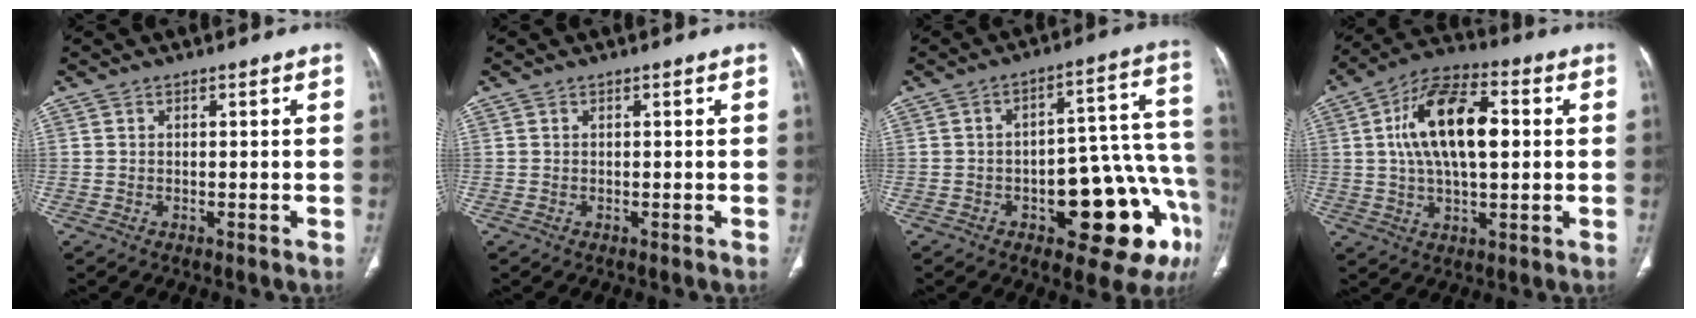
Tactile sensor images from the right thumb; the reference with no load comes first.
{"total": 0.0}
{"total": 20.1, "force": [-7.9, 8.5, 16.4], "torque": [-0.134, 0.066, -0.089]}
{"total": 16.3, "force": [2.5, 7.9, 14.1], "torque": [-0.243, 0.016, 0.037]}